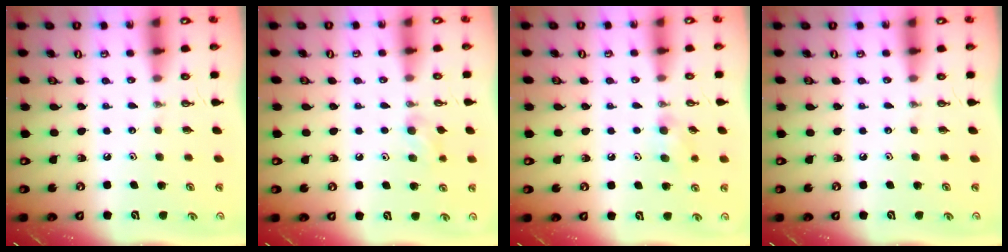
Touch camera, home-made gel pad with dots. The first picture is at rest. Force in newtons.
{"total": 6.7, "press": 6.6, "slide": 1.5}
{"total": 7.1, "press": 6.9, "slide": 1.7}
{"total": 0.0}